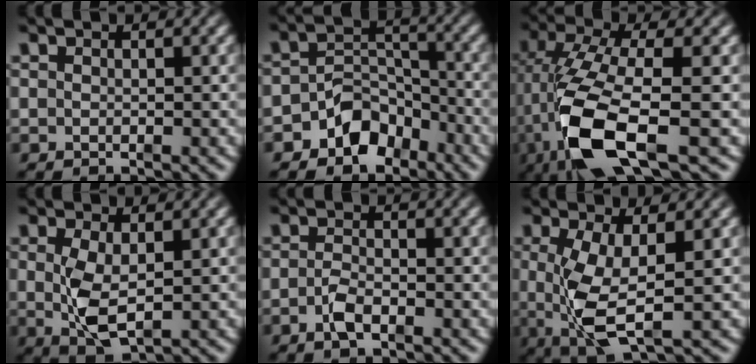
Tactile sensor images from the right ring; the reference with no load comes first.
{"total": 6.1, "force": [-3.5, 4.3, 2.5], "torque": [-0.037, -0.014, -0.058]}
{"total": 9.7, "force": [-1.9, 4.1, 8.6], "torque": [-0.194, -0.034, -0.013]}
{"total": 4.2, "force": [-0.3, 1.9, 3.8], "torque": [-0.074, -0.018, 0.006]}
{"total": 2.0, "force": [-1.5, 0.5, 1.2], "torque": [-0.027, -0.012, -0.026]}
{"total": 5.7, "force": [-0.7, 1.9, 5.3], "torque": [-0.114, -0.026, 0.006]}